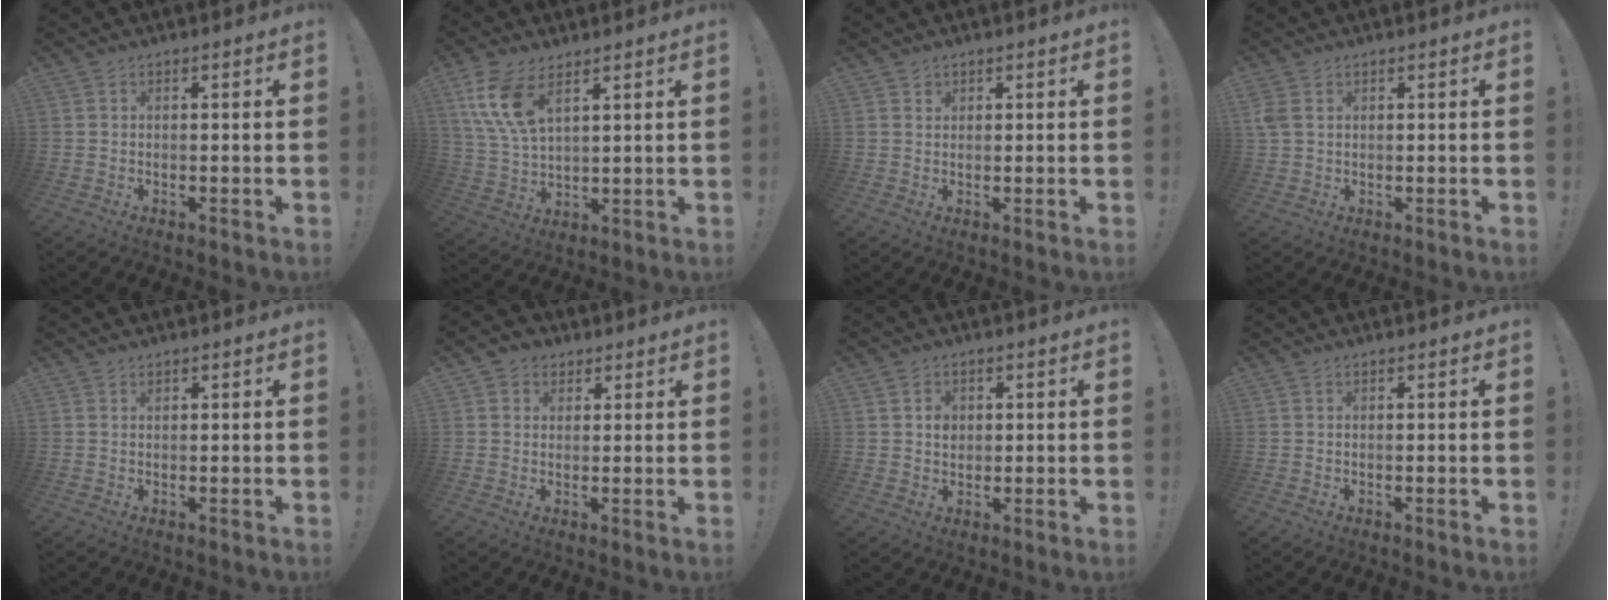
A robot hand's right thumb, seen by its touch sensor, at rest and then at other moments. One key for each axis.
{"total": 11.5, "fx": 6.3, "fy": 5.5, "fz": 8.0, "tx": -0.177, "ty": -0.020, "tz": 0.117}
{"total": 1.2, "fx": 0.9, "fy": 0.8, "fz": 0.1, "tx": 0.003, "ty": -0.006, "tz": 0.016}
{"total": 3.5, "fx": 1.4, "fy": 2.4, "fz": 2.2, "tx": -0.039, "ty": 0.001, "tz": 0.028}
{"total": 0.6, "fx": 0.5, "fy": 0.3, "fz": 0.0, "tx": 0.007, "ty": -0.003, "tz": 0.009}
{"total": 3.8, "fx": 1.4, "fy": 3.4, "fz": 0.9, "tx": -0.015, "ty": 0.001, "tz": 0.026}
{"total": 3.0, "fx": 0.7, "fy": 2.7, "fz": 1.2, "tx": -0.004, "ty": -0.005, "tz": 0.009}
{"total": 0.0}